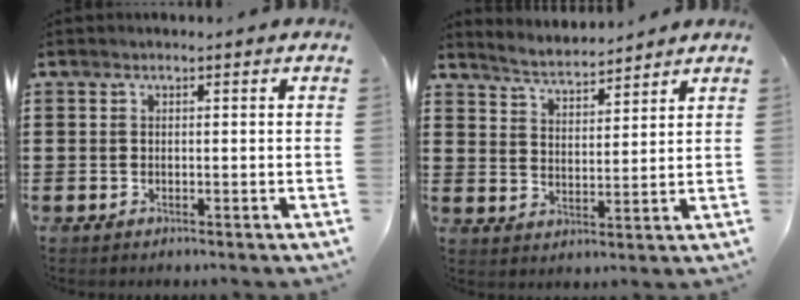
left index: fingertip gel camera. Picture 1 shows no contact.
{"total": 3.9, "force": [3.9, 0.1, 0.3], "torque": [-0.023, -0.017, 0.068]}